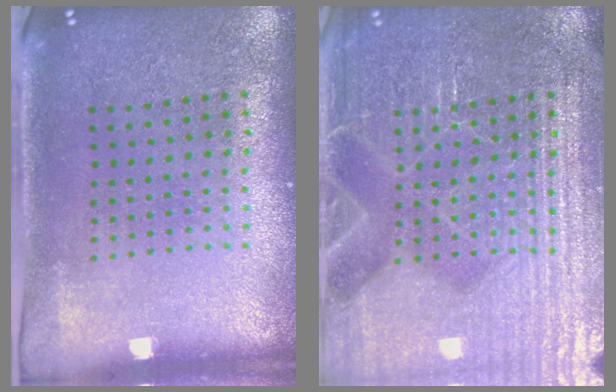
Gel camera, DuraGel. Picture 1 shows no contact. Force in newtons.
{"total": 6.8, "press": 6.7, "slide": 0.8}